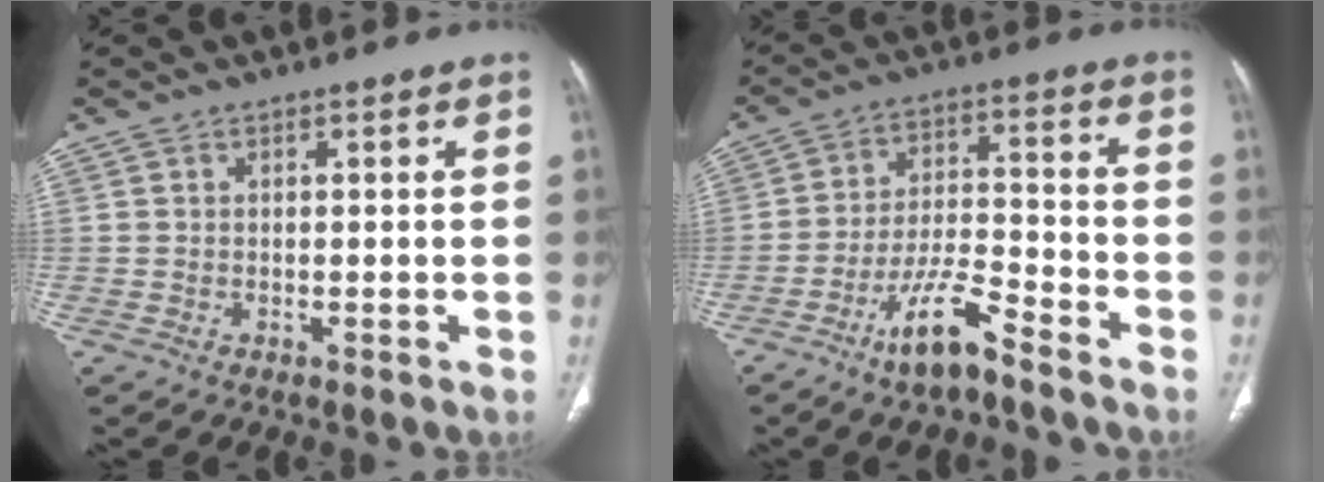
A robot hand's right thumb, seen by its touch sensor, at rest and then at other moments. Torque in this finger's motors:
{"motor_torque": [0.91, -0.25, 1.61, -1.08, 0.39]}